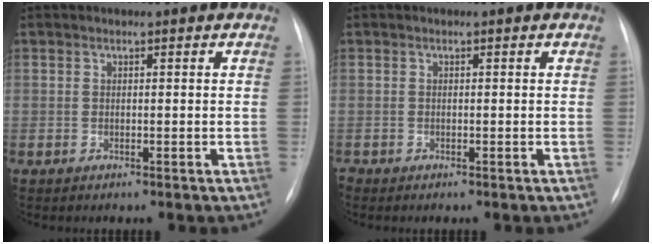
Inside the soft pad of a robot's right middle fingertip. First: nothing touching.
{"total": 0.0}